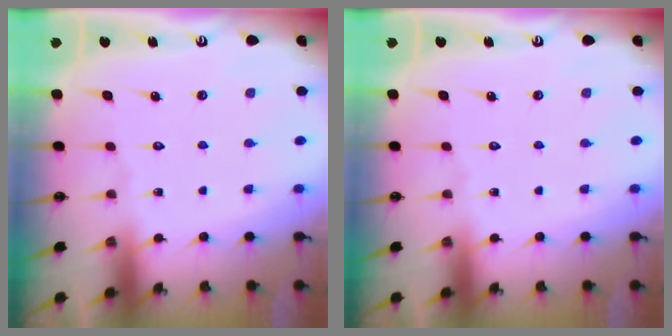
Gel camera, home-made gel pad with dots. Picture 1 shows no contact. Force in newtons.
{"total": 0.0}